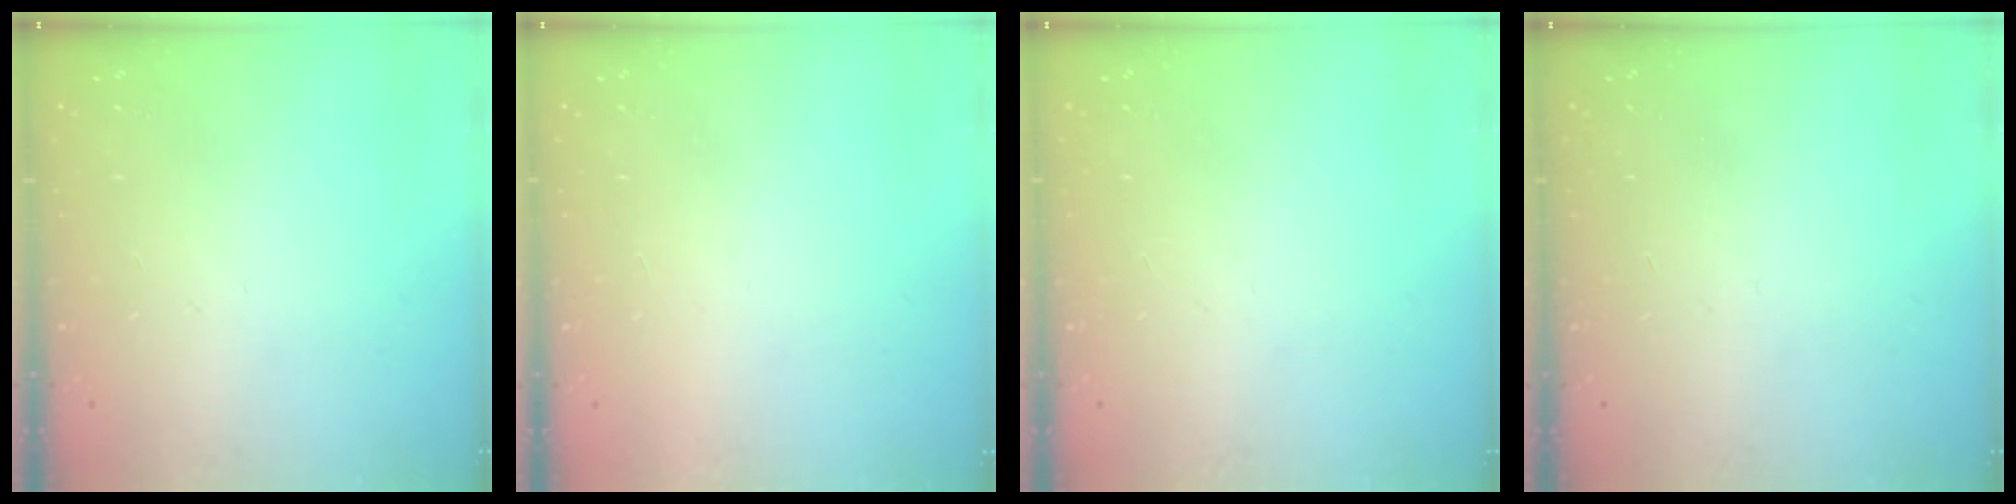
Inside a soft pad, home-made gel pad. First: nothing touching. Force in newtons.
{"total": 1.5, "press": 1.5, "slide": 0.1}
{"total": 0.0}
{"total": 0.0}